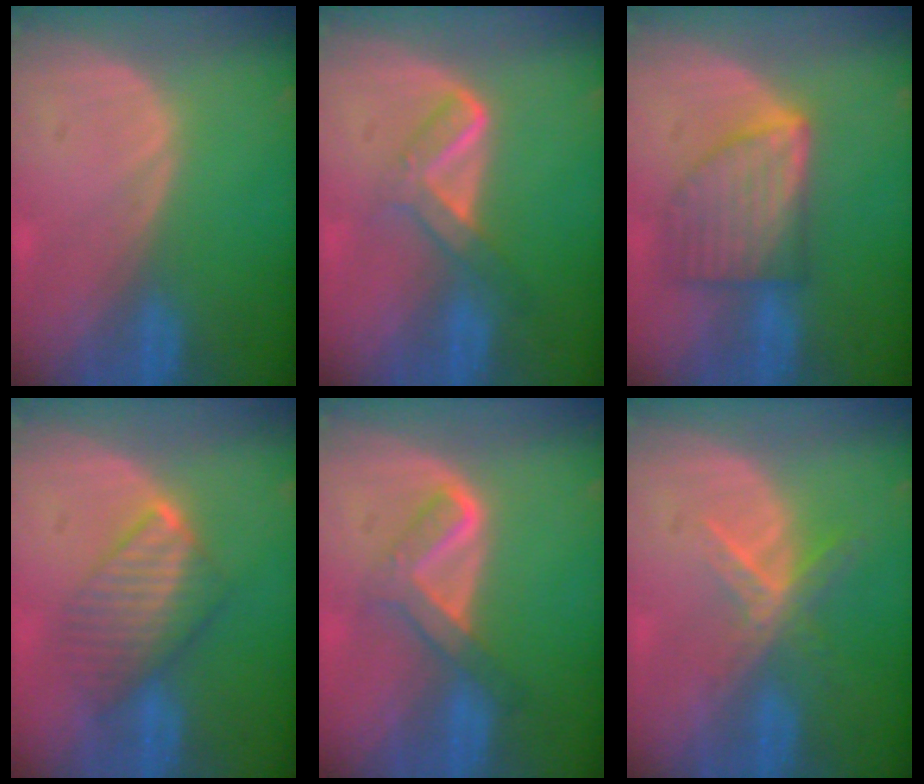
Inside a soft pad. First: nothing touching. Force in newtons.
{"total": 5.2, "press": 4.9, "slide": 2.0}
{"total": 7.6, "press": 7.6, "slide": 0.3}
{"total": 6.5, "press": 6.4, "slide": 0.9}
{"total": 5.1, "press": 5.1, "slide": 0.8}
{"total": 5.6, "press": 4.9, "slide": 2.7}